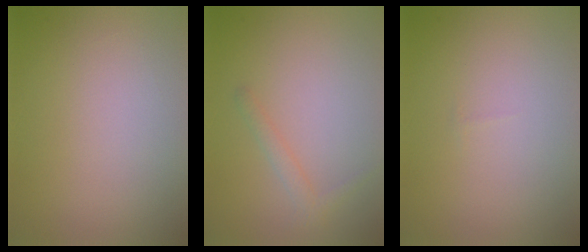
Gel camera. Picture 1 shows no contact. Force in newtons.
{"total": 1.2, "press": 1.2, "slide": 0.1}
{"total": 0.0}